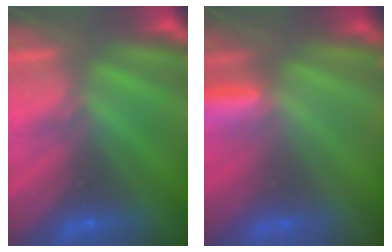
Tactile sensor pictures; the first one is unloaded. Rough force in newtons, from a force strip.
{"total": 3.0}